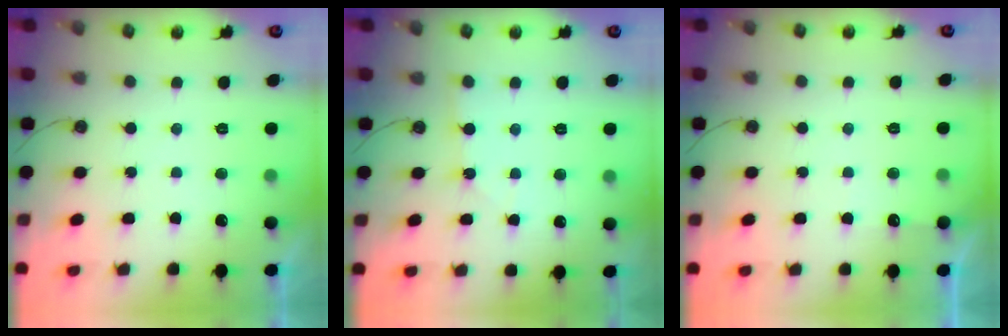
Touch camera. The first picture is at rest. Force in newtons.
{"total": 2.1, "press": 2.1, "slide": 0.3}
{"total": 3.9, "press": 3.8, "slide": 0.5}